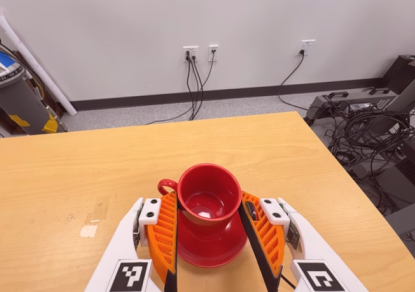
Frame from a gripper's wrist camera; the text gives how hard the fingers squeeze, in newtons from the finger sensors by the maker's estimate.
{"total": 2.6, "left": 2.3, "right": 2.9}